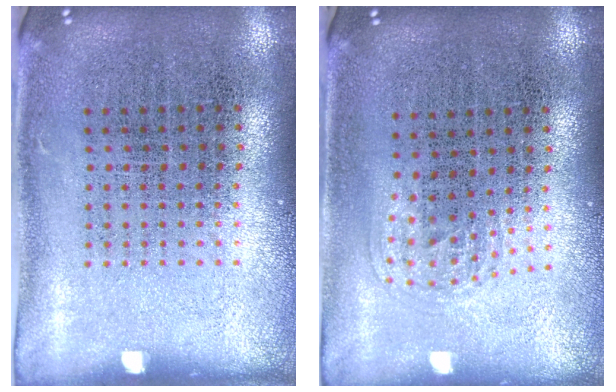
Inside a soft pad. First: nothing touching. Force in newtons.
{"total": 1.0, "press": 0.6, "slide": 0.8}